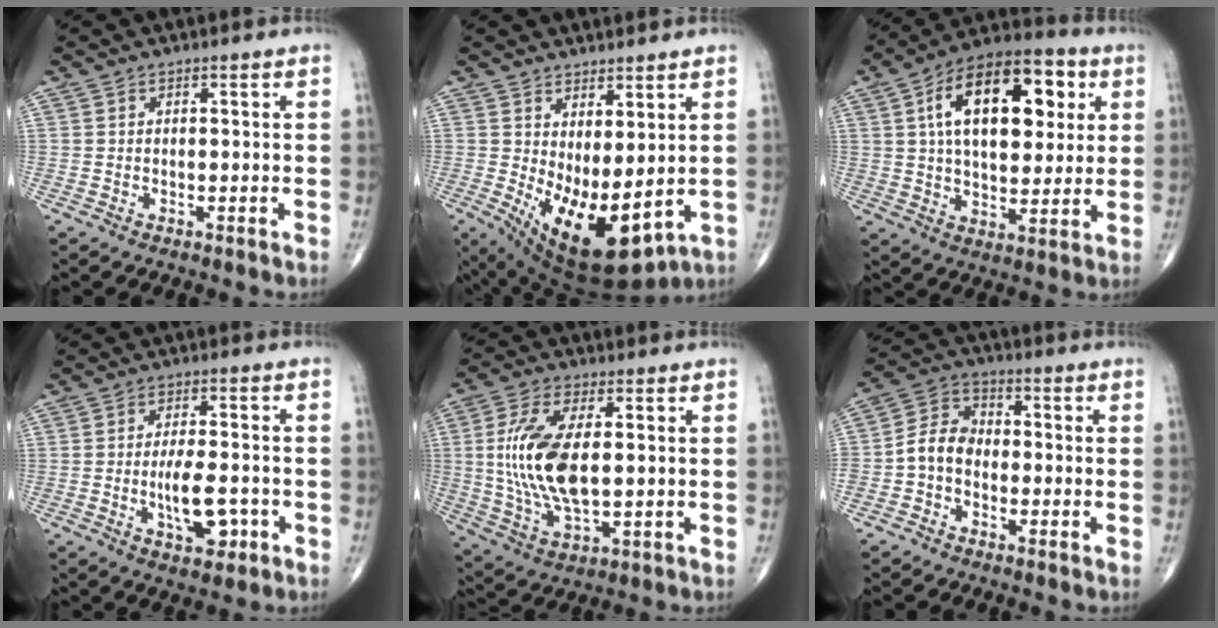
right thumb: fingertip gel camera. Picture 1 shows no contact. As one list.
[{"total": 13.8, "force": [-0.2, 5.9, 12.5], "torque": [-0.204, -0.027, 0.023]}, {"total": 20.9, "force": [5.7, 11.3, 16.6], "torque": [-0.231, 0.007, 0.085]}, {"total": 7.8, "force": [-2.3, 3.3, 6.7], "torque": [-0.104, 0.008, -0.033]}, {"total": 15.0, "force": [1.1, 6.9, 13.3], "torque": [-0.278, -0.009, 0.027]}, {"total": 7.2, "force": [-2.0, 5.5, 4.2], "torque": [-0.063, 0.033, -0.052]}]